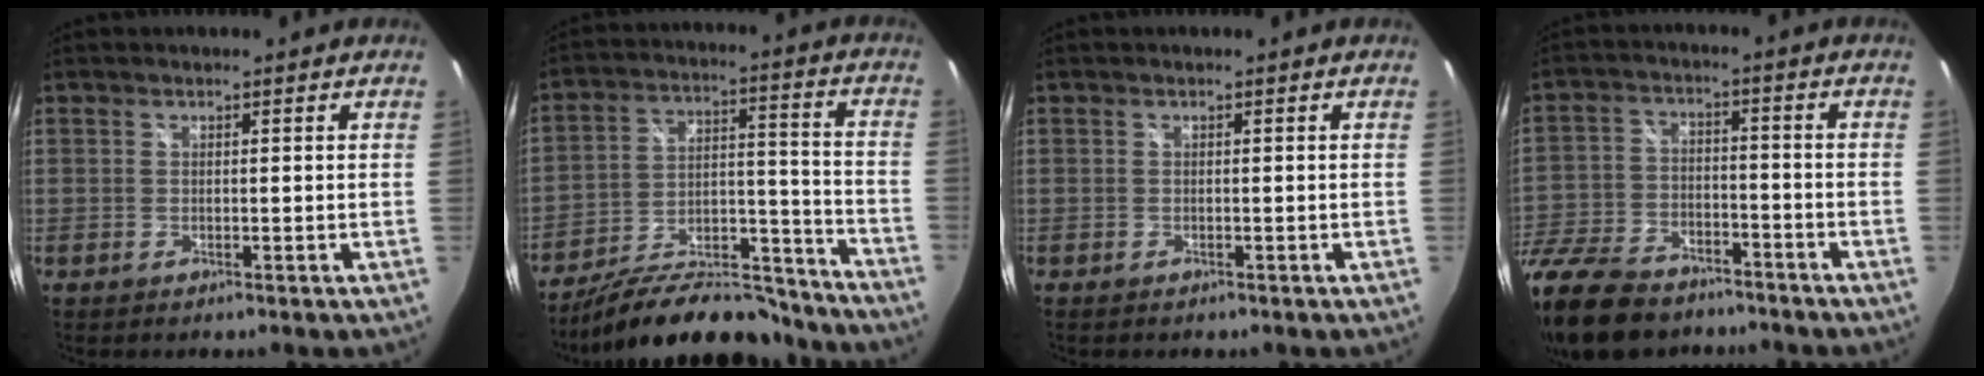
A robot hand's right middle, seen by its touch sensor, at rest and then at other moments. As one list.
[{"total": 20.7, "force": [-17.9, 6.4, 8.4], "torque": [-0.141, 0.026, -0.254]}, {"total": 0.8, "force": [-0.6, 0.4, 0.3], "torque": [-0.009, -0.001, -0.008]}, {"total": 22.5, "force": [-16.5, 11.0, 10.6], "torque": [-0.262, -0.016, -0.280]}]